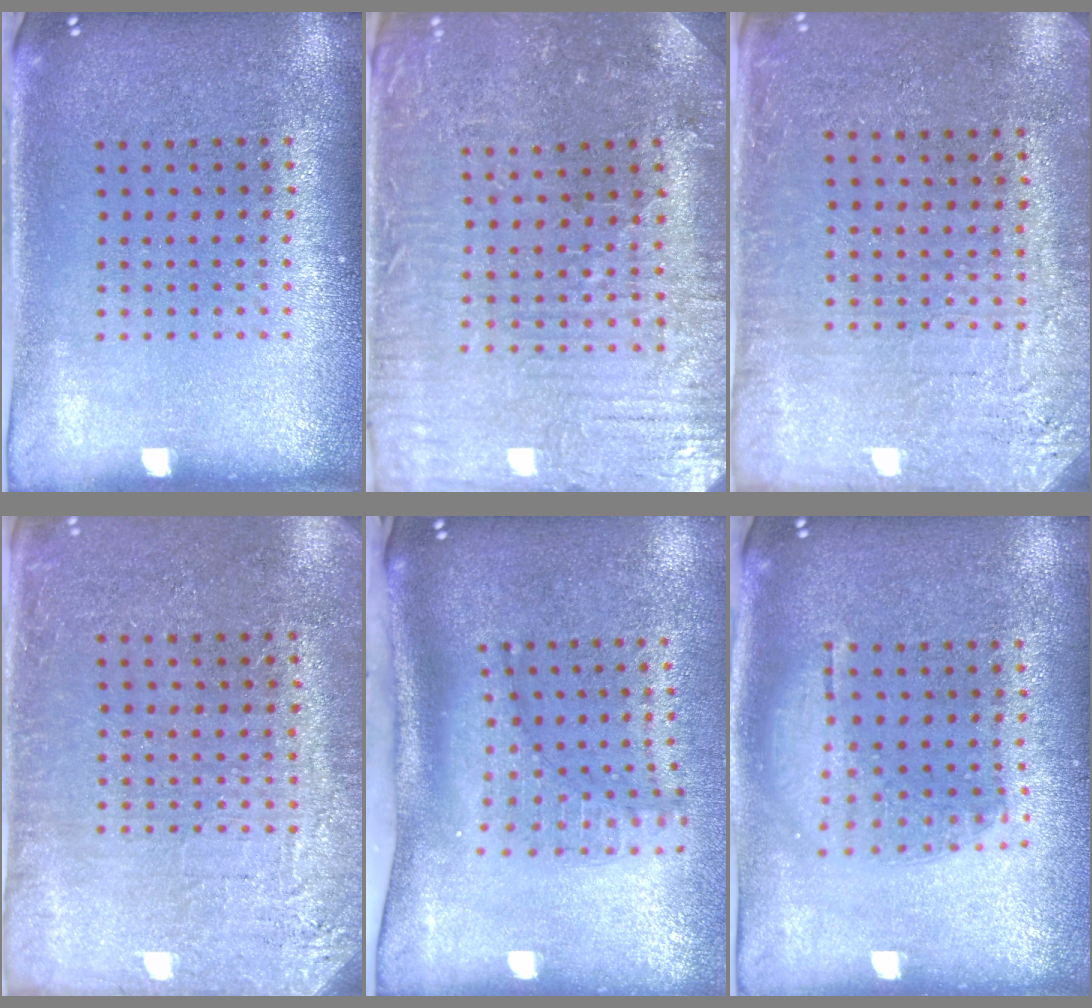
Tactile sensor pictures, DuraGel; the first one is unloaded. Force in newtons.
{"total": 2.0, "press": 1.9, "slide": 0.4}
{"total": 2.8, "press": 2.7, "slide": 0.6}
{"total": 2.8, "press": 2.7, "slide": 0.6}
{"total": 1.8, "press": 1.4, "slide": 1.1}
{"total": 1.1, "press": 1.0, "slide": 0.6}